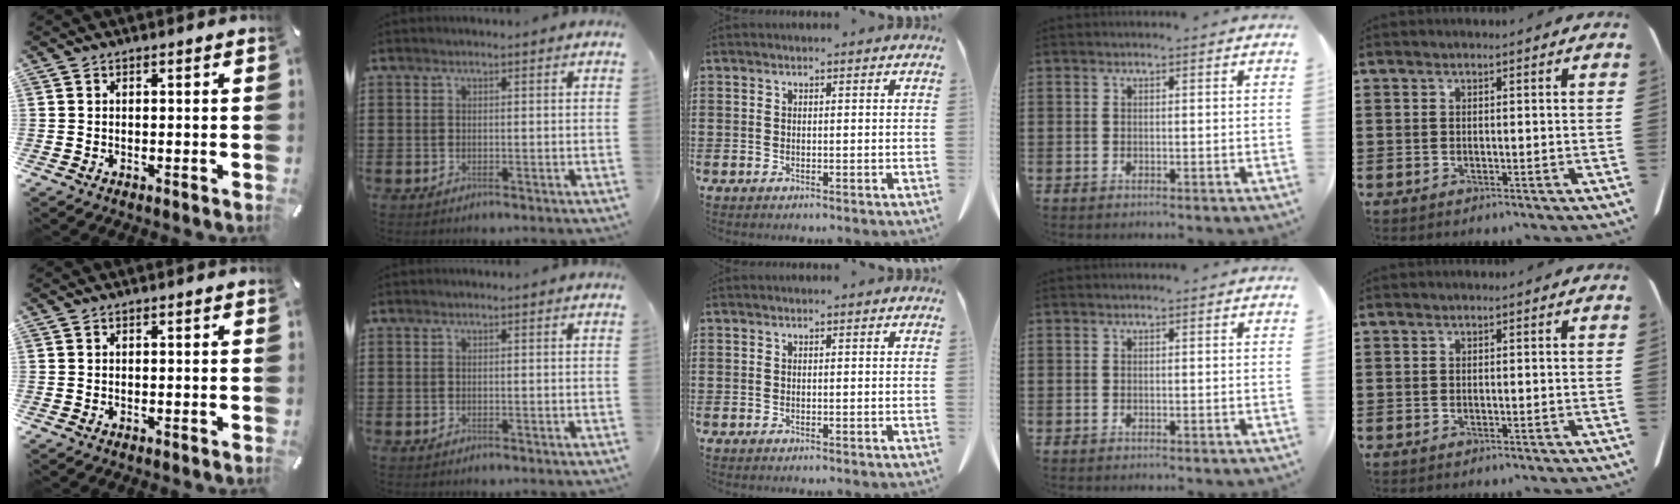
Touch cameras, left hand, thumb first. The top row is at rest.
{}